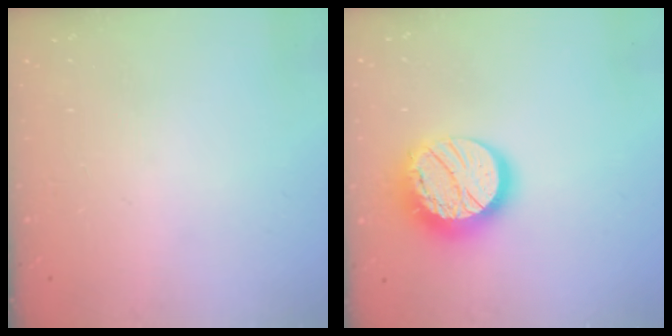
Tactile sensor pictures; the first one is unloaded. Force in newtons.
{"total": 18.0, "press": 17.9, "slide": 1.2}